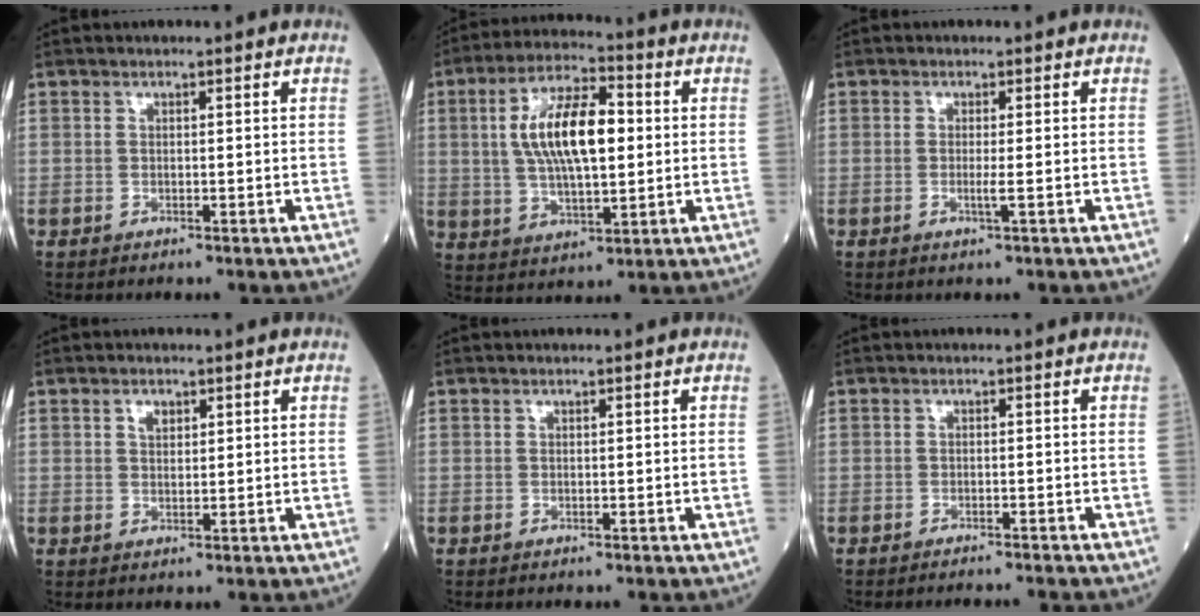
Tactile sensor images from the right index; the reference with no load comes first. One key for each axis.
{"total": 12.9, "fx": 1.7, "fy": 4.6, "fz": 12.0, "tx": -0.230, "ty": 0.017, "tz": 0.030}
{"total": 1.5, "fx": -0.3, "fy": -0.3, "fz": 1.4, "tx": -0.031, "ty": -0.004, "tz": -0.008}
{"total": 1.8, "fx": 1.0, "fy": 1.0, "fz": 1.1, "tx": -0.018, "ty": 0.001, "tz": 0.018}
{"total": 0.0}
{"total": 2.9, "fx": -2.9, "fy": -0.4, "fz": 0.4, "tx": 0.000, "ty": -0.007, "tz": -0.038}